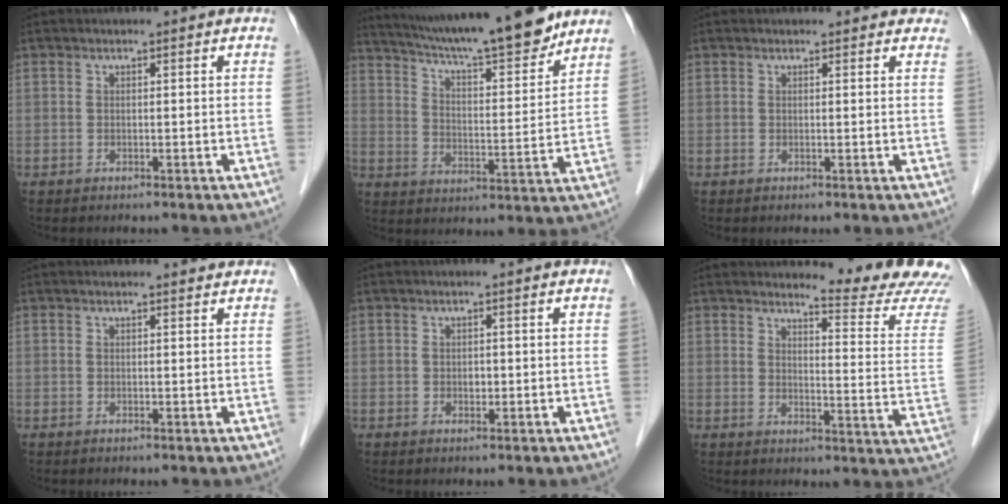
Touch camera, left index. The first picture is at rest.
{"total": 19.4, "force": [16.9, 1.6, 9.5], "torque": [-0.157, 0.003, 0.257]}
{"total": 3.2, "force": [2.9, 1.2, 0.7], "torque": [0.001, 0.003, 0.017]}
{"total": 1.5, "force": [1.5, 0.2, 0.2], "torque": [-0.013, 0.001, 0.015]}
{"total": 1.0, "force": [-0.1, 0.7, 0.7], "torque": [-0.012, 0.001, -0.001]}
{"total": 13.3, "force": [13.0, -1.3, 2.5], "torque": [-0.028, -0.125, 0.137]}